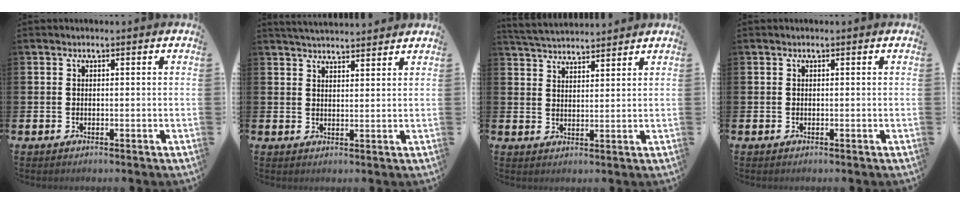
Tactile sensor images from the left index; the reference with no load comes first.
{"total": 3.5, "force": [3.5, 0.1, 0.2], "torque": [-0.011, -0.017, 0.065]}
{"total": 4.2, "force": [4.1, 0.4, 0.0], "torque": [-0.021, -0.019, 0.077]}
{"total": 0.0}